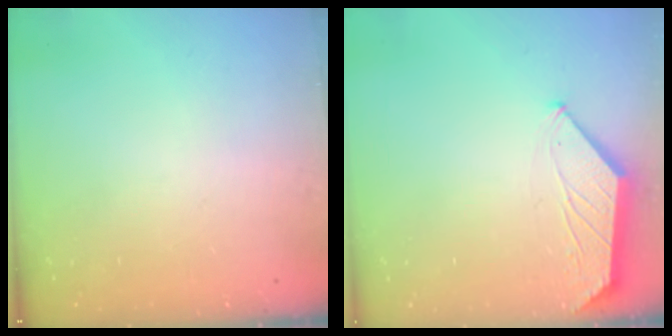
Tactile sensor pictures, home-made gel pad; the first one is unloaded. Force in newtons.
{"total": 1.8, "press": 1.8, "slide": 0.2}